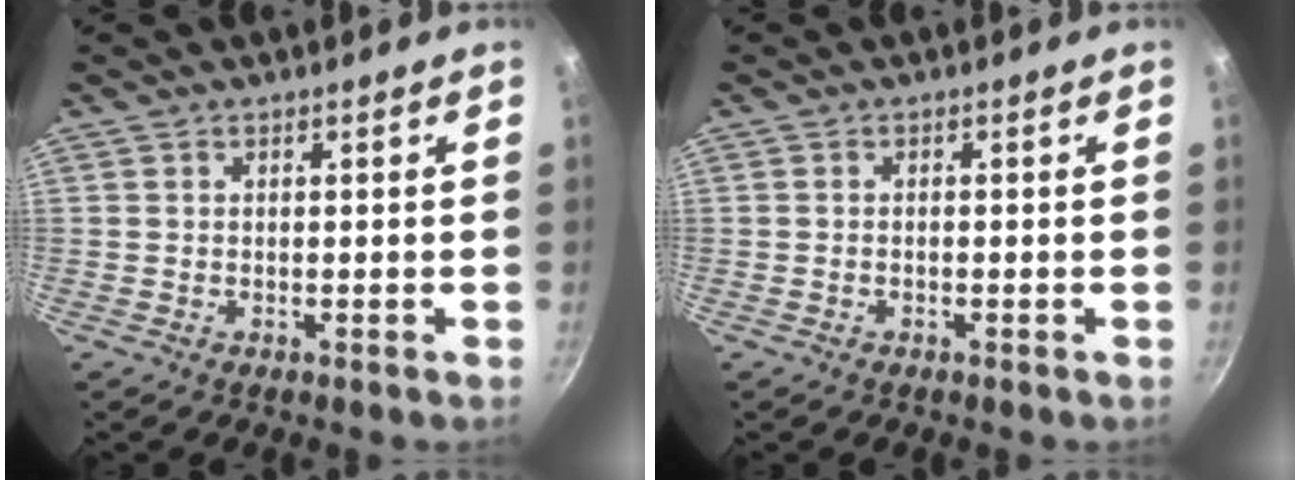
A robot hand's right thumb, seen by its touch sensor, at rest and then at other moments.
{"total": 0.6, "force": [-0.3, 0.3, 0.4], "torque": [-0.008, 0.004, -0.007]}